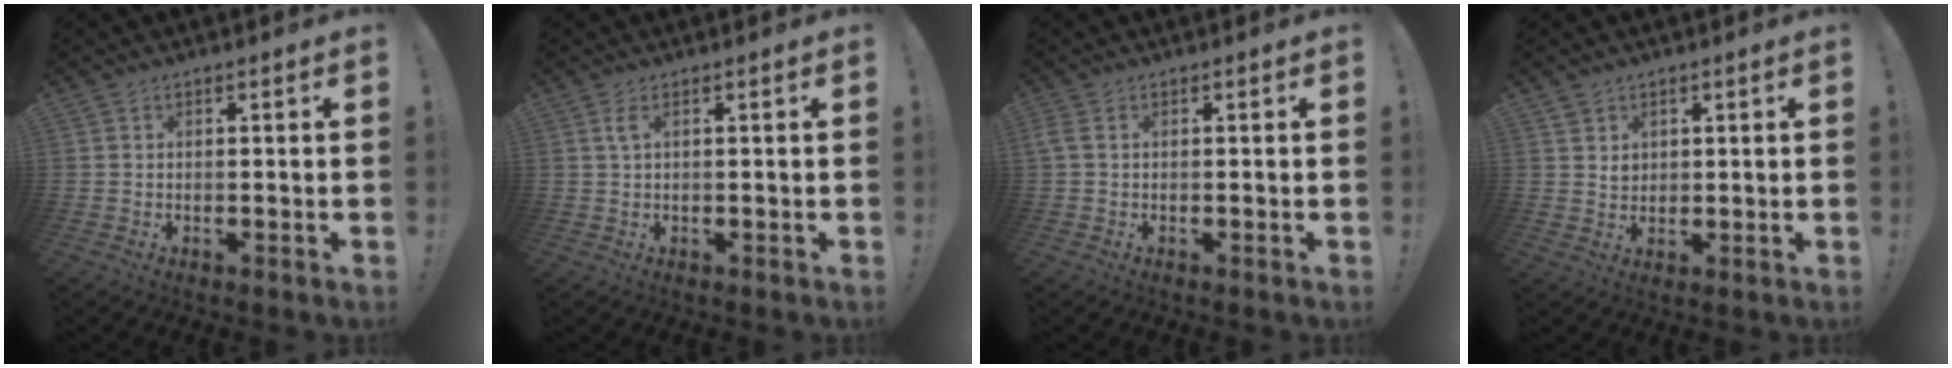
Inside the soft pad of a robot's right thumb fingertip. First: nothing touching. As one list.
[{"total": 2.2, "force": [0.7, 0.3, 2.1], "torque": [-0.033, -0.003, 0.011]}, {"total": 1.4, "force": [0.3, 0.4, 1.3], "torque": [-0.024, -0.002, 0.007]}, {"total": 3.2, "force": [1.9, 2.5, 0.5], "torque": [0.004, -0.017, 0.031]}]